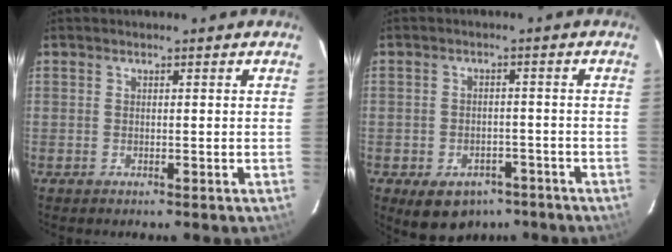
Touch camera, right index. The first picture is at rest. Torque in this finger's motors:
{"motor_torque": [0.78, -0.77, 0.22, 0.01]}